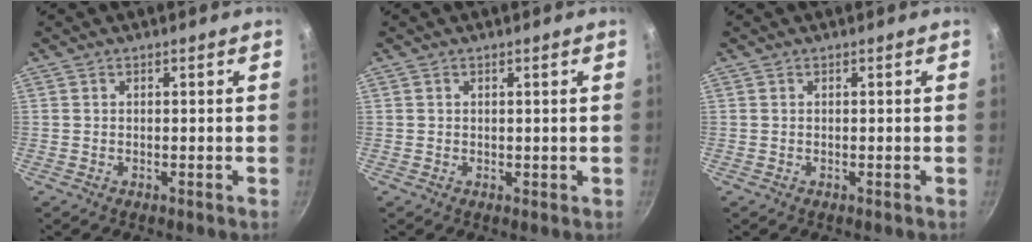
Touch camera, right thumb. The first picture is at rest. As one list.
[{"total": 0.7, "force": [0.3, 0.6, 0.1], "torque": [0.005, 0.003, 0.004]}, {"total": 0.0}]